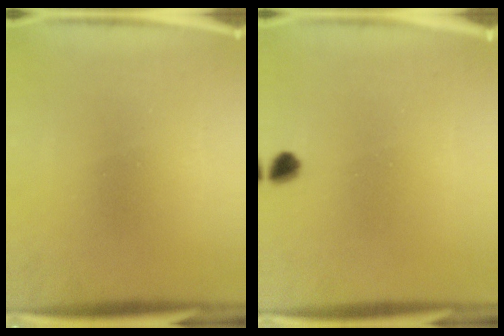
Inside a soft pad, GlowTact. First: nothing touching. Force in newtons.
{"total": 2.4}